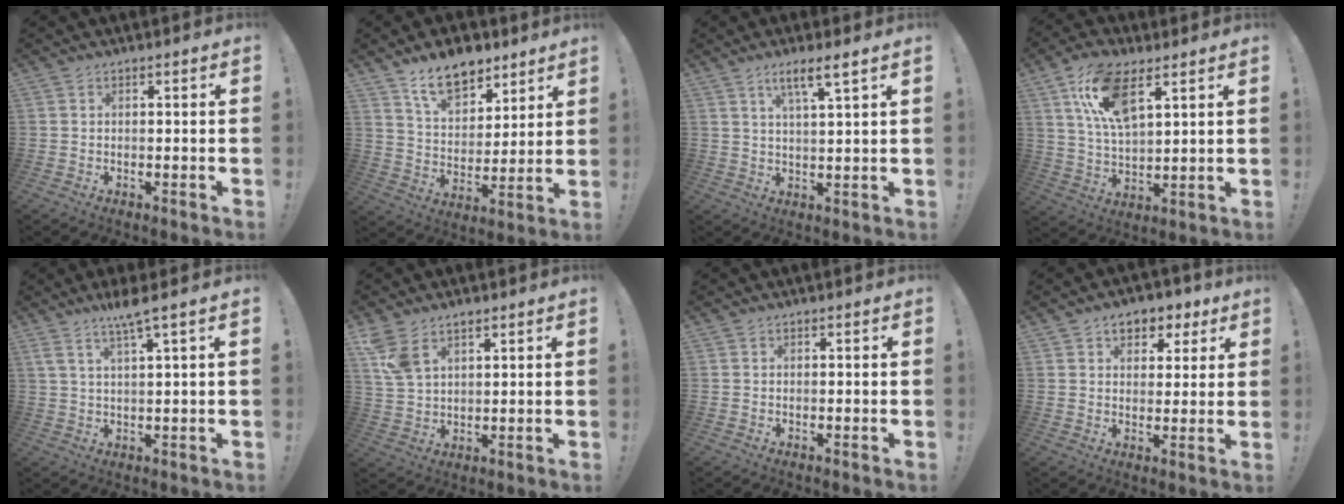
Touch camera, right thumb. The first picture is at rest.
{"total": 13.2, "force": [9.5, 7.2, 5.7], "torque": [-0.092, -0.057, 0.177]}
{"total": 5.9, "force": [3.8, -0.1, 4.5], "torque": [-0.080, -0.013, 0.059]}
{"total": 14.4, "force": [7.5, 6.3, 10.5], "torque": [-0.207, -0.014, 0.138]}
{"total": 6.3, "force": [4.3, -0.7, 4.6], "torque": [-0.098, -0.014, 0.072]}
{"total": 7.1, "force": [4.5, 3.8, 4.0], "torque": [-0.077, -0.013, 0.090]}
{"total": 0.0}
{"total": 7.0, "force": [3.8, 5.1, 3.0], "torque": [-0.036, -0.014, 0.070]}